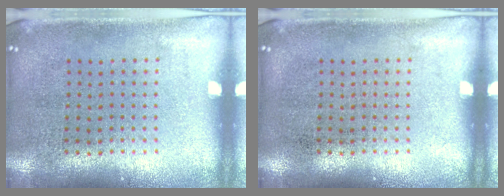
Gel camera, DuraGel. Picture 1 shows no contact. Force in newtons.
{"total": 0.0}